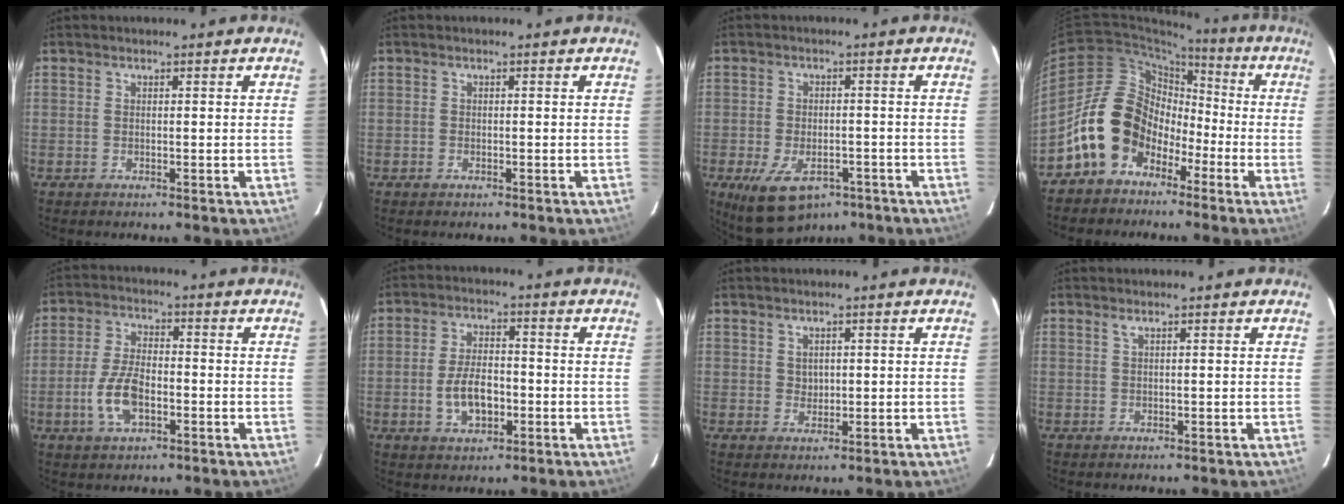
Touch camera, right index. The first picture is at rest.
{"total": 0.9, "force": [-0.5, 0.6, 0.2], "torque": [-0.002, 0.001, -0.008]}
{"total": 11.9, "force": [-6.8, 6.6, 7.2], "torque": [-0.151, -0.025, -0.103]}
{"total": 13.0, "force": [-5.6, 10.4, 5.4], "torque": [-0.107, 0.024, -0.089]}
{"total": 8.4, "force": [-2.9, 4.1, 6.8], "torque": [-0.144, 0.002, -0.052]}
{"total": 7.8, "force": [-2.2, 4.2, 6.2], "torque": [-0.122, 0.005, -0.032]}
{"total": 1.6, "force": [0.5, 1.5, 0.5], "torque": [-0.004, 0.003, 0.010]}
{"total": 0.6, "force": [0.3, -0.2, 0.5], "torque": [-0.010, 0.001, 0.004]}